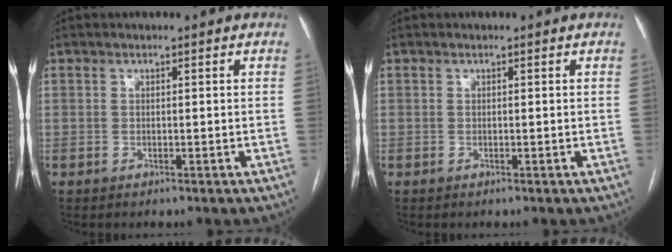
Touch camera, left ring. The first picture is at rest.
{"total": 0.0}